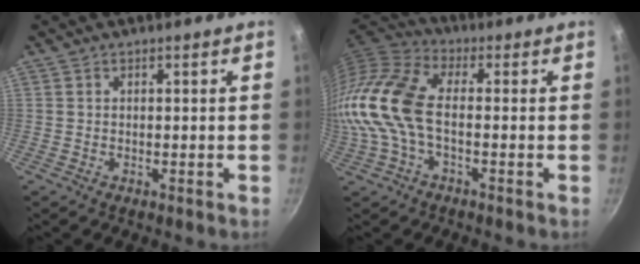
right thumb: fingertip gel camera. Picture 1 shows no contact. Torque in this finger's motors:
{"motor_torque": [-0.28, 1.44, 1.79, -0.96, 0.33]}